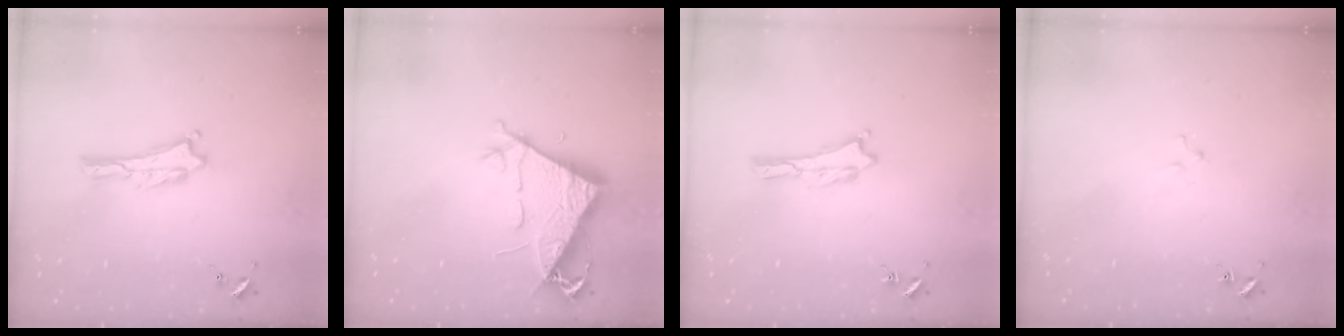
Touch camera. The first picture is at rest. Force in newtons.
{"total": 7.9, "press": 7.8, "slide": 0.9}
{"total": 0.0}
{"total": 1.5, "press": 1.5, "slide": 0.2}